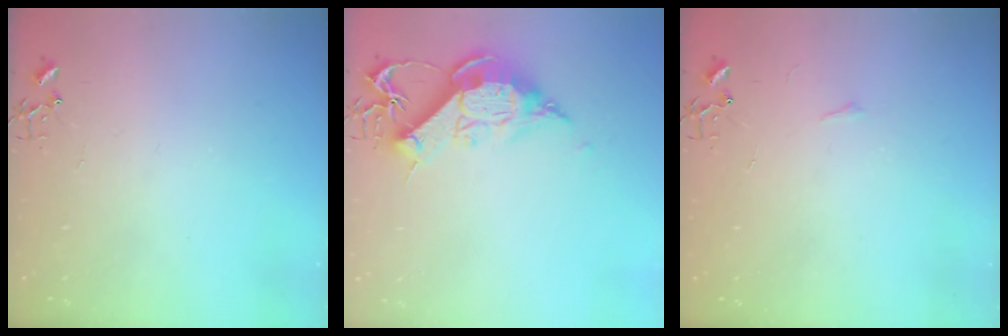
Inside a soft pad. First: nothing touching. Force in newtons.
{"total": 13.9, "press": 13.9, "slide": 1.1}
{"total": 3.5, "press": 3.5, "slide": 0.6}